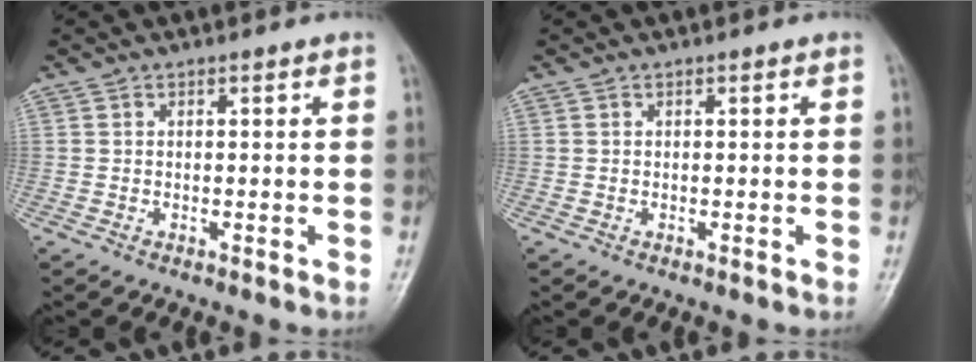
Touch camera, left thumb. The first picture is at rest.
{"total": 0.0}